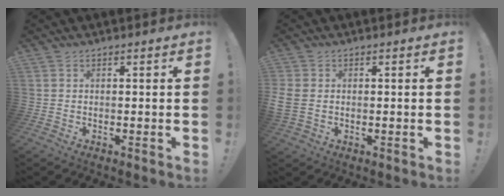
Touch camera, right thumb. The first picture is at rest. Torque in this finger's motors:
{"motor_torque": [2.60, 2.41, 2.37, -0.40, 0.47]}